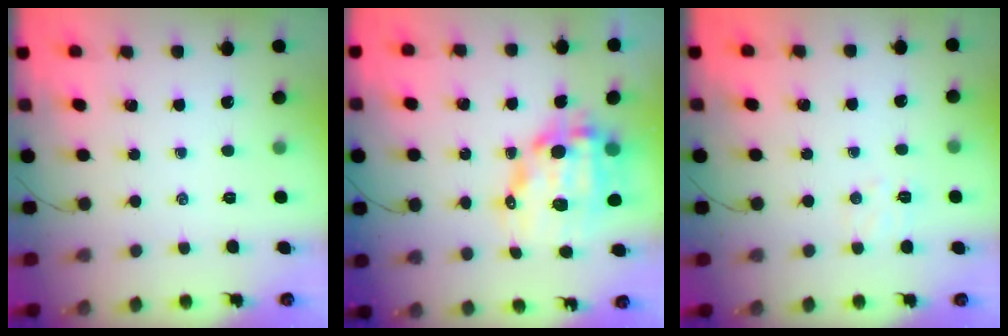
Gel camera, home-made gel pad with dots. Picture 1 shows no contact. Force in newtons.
{"total": 14.1, "press": 13.7, "slide": 3.3}
{"total": 5.2, "press": 5.0, "slide": 1.2}